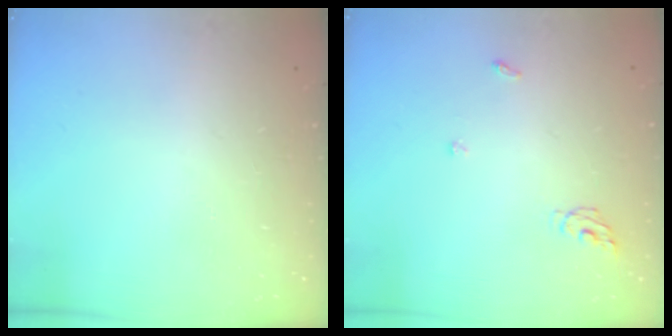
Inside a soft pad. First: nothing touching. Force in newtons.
{"total": 5.2, "press": 5.1, "slide": 0.3}